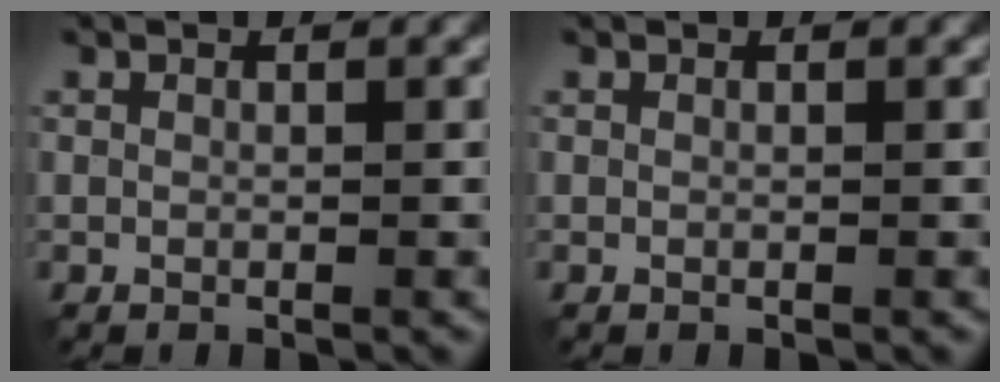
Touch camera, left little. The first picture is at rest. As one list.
[{"total": 0.0}]